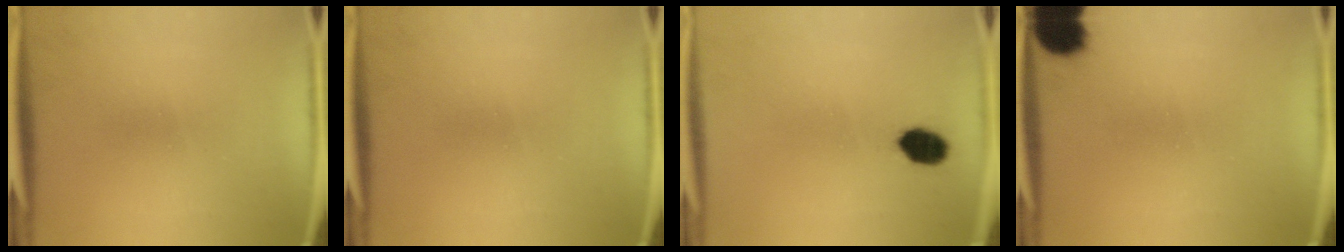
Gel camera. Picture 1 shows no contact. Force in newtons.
{"total": 0.0}
{"total": 5.8}
{"total": 8.9}